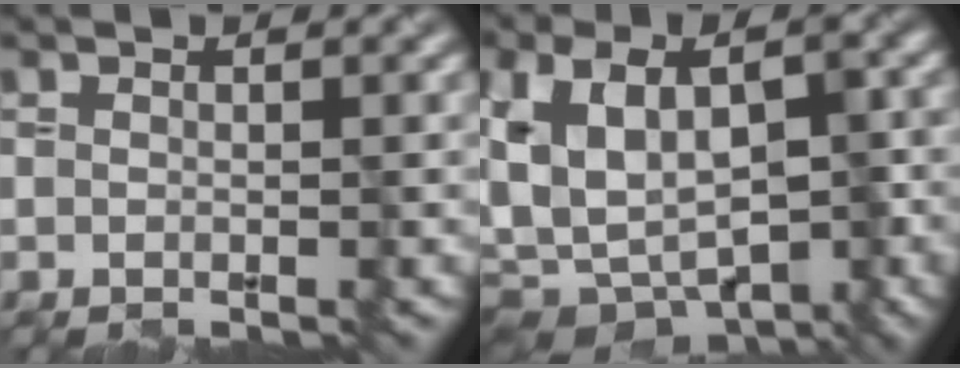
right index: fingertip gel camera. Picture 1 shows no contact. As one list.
[{"total": 12.5, "force": [-3.9, 8.2, 8.5], "torque": [-0.156, -0.006, -0.028]}]